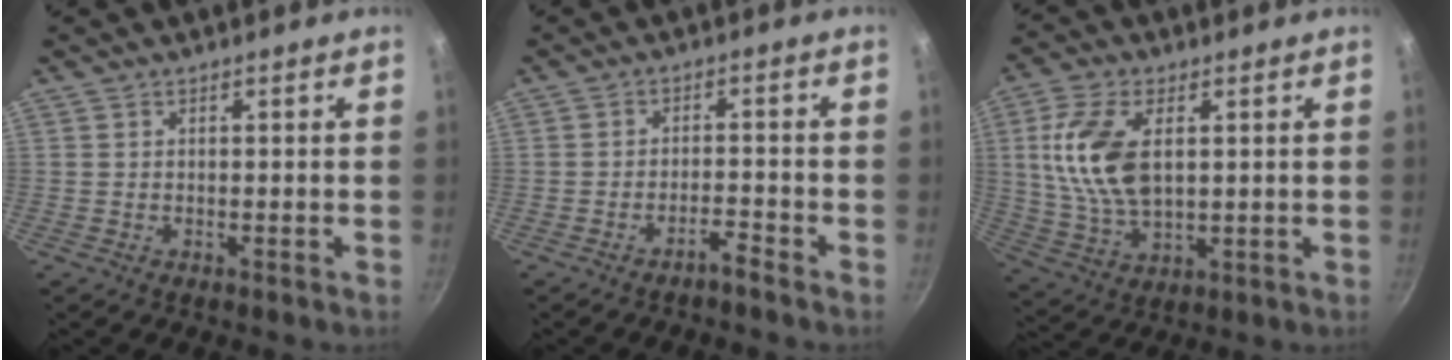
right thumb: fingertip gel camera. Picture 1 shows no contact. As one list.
[{"total": 2.7, "force": [-2.4, 0.1, 1.2], "torque": [-0.020, 0.024, -0.038]}, {"total": 13.6, "force": [2.7, 7.6, 11.0], "torque": [-0.211, -0.010, 0.056]}]